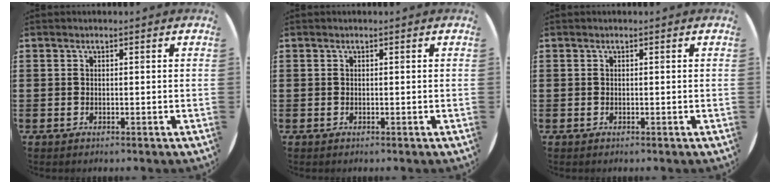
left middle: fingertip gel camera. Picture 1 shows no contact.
{"total": 0.0}
{"total": 0.0}